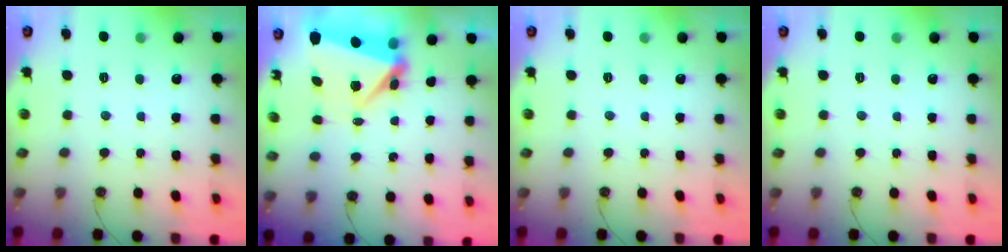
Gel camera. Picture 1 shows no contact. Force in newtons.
{"total": 7.2, "press": 7.0, "slide": 1.8}
{"total": 0.0}
{"total": 0.0}